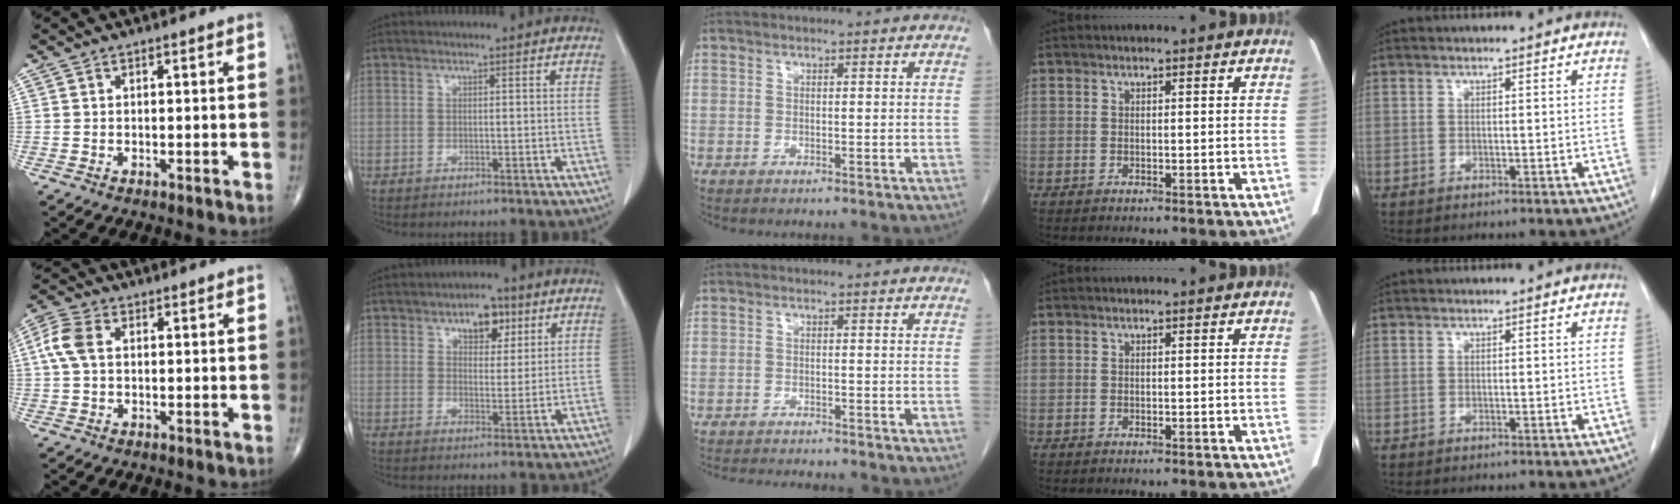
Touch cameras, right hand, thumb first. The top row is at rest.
{"thumb": {"total": 5.9, "force": [0.8, 3.8, 4.4], "torque": [-0.115, 0.018, 0.012]}, "index": {"total": 5.8, "force": [3.2, 3.1, 3.7], "torque": [-0.050, 0.008, 0.049]}, "middle": {"total": 6.9, "force": [-6.5, 0.6, 2.3], "torque": [-0.027, -0.011, -0.096]}}